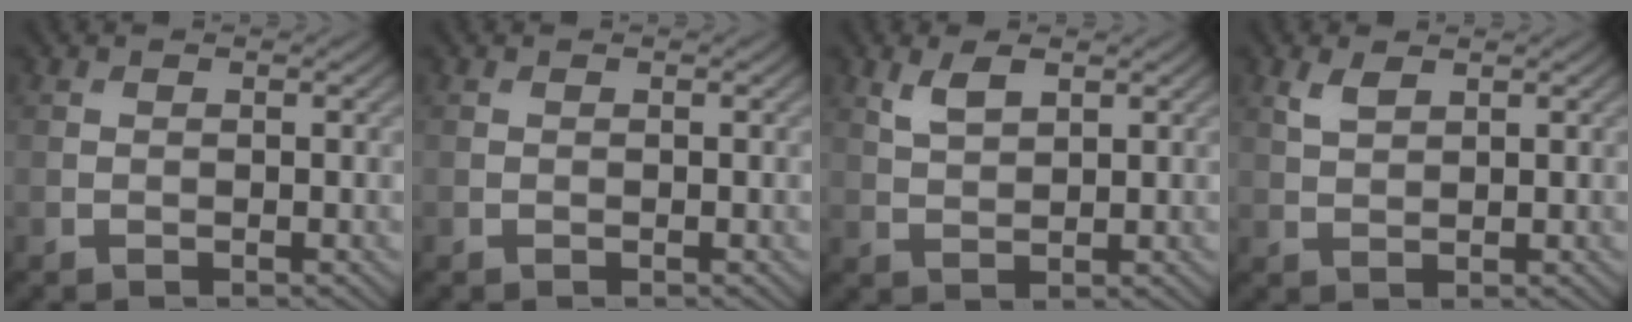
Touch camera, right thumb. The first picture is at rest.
{"total": 0.0}
{"total": 3.2, "force": [1.8, 1.4, 2.2], "torque": [-0.053, -0.001, 0.040]}
{"total": 2.2, "force": [1.3, 1.0, 1.4], "torque": [-0.037, 0.002, 0.030]}